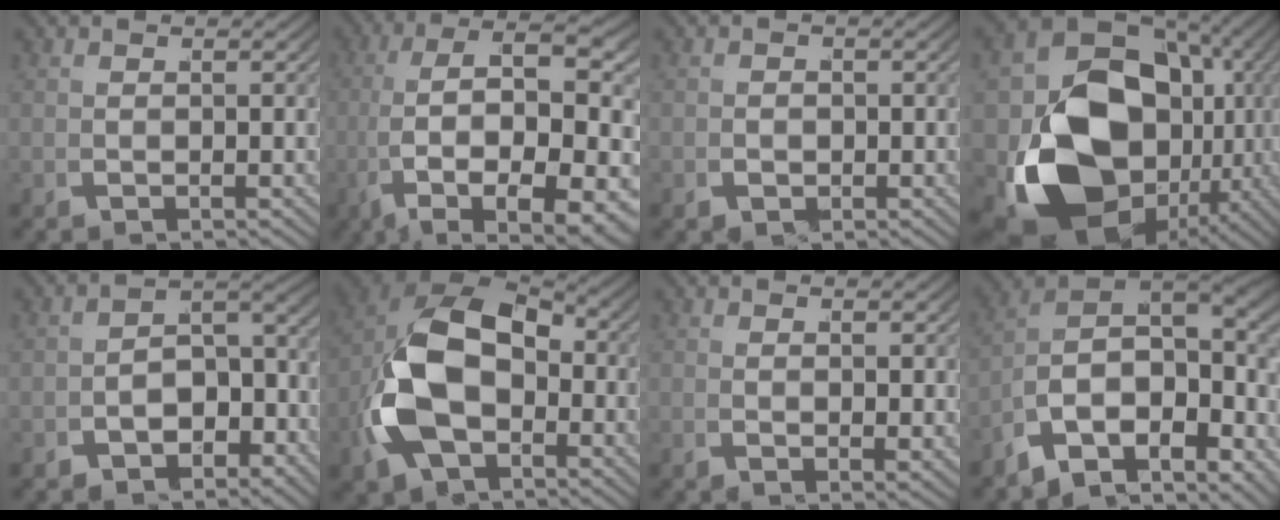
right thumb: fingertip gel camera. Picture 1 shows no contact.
{"total": 13.6, "force": [-1.8, 6.4, 11.9], "torque": [-0.234, -0.045, 0.009]}
{"total": 1.2, "force": [-0.6, 1.0, 0.3], "torque": [0.000, -0.001, -0.011]}
{"total": 21.6, "force": [-2.5, 14.7, 15.7], "torque": [-0.303, -0.060, -0.013]}
{"total": 4.9, "force": [-1.9, 3.2, 3.2], "torque": [-0.048, -0.011, -0.024]}
{"total": 13.0, "force": [-0.3, 9.1, 9.3], "torque": [-0.234, -0.032, 0.016]}
{"total": 1.3, "force": [0.7, 0.4, 1.1], "torque": [-0.018, 0.001, 0.012]}
{"total": 16.4, "force": [-0.4, 11.5, 11.7], "torque": [-0.234, -0.041, -0.004]}